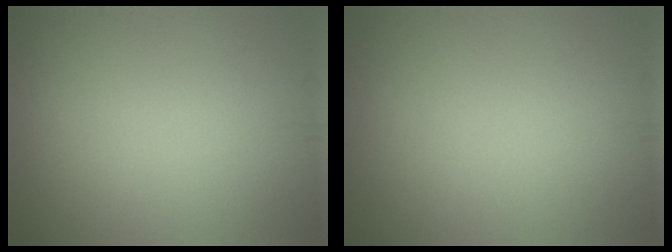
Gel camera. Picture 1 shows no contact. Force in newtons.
{"total": 0.0}